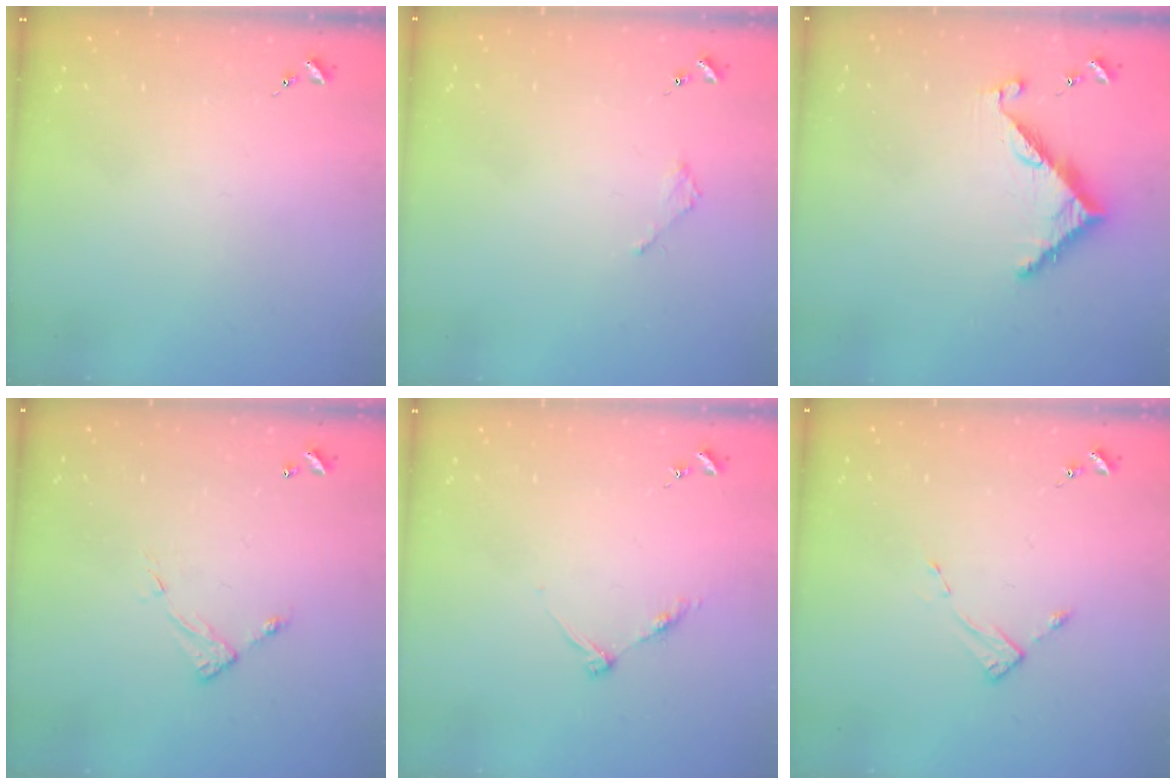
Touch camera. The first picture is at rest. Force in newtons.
{"total": 1.8, "press": 1.8, "slide": 0.2}
{"total": 7.8, "press": 7.8, "slide": 0.1}
{"total": 5.3, "press": 5.3, "slide": 0.4}
{"total": 5.1, "press": 5.0, "slide": 0.8}
{"total": 2.6, "press": 2.6, "slide": 0.3}